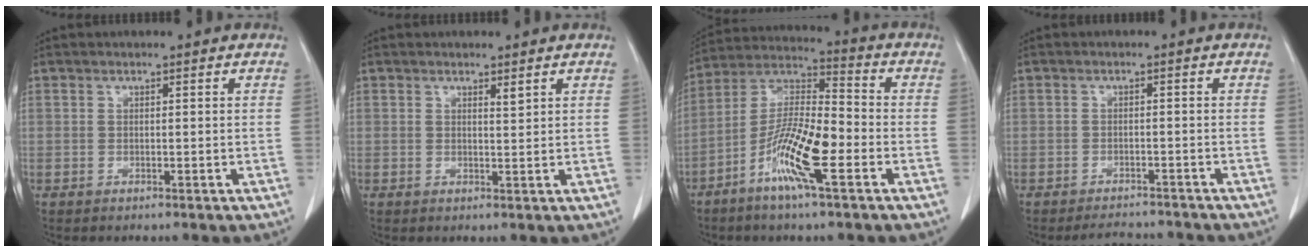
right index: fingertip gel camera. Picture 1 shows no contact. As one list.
[{"total": 1.2, "force": [0.9, 0.1, 0.8], "torque": [-0.015, -0.008, 0.014]}, {"total": 12.8, "force": [-5.4, 1.7, 11.5], "torque": [-0.225, -0.001, -0.106]}, {"total": 4.3, "force": [-4.1, 1.4, 0.1], "torque": [0.002, -0.001, -0.059]}]